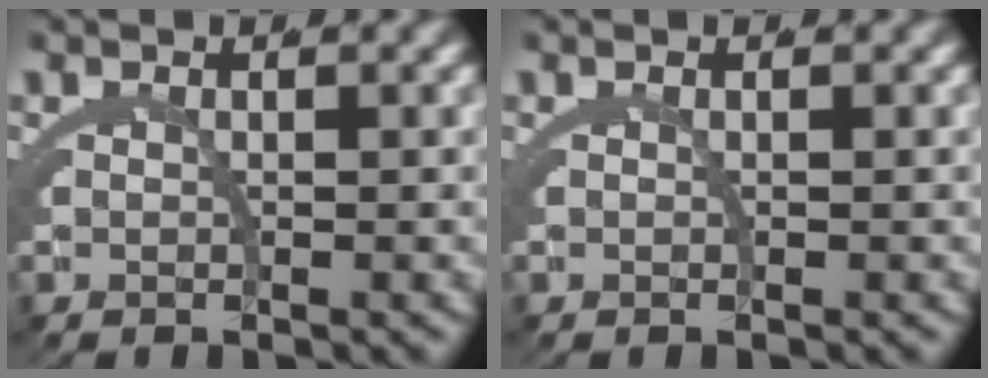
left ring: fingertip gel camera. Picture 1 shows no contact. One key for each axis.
{"total": 0.0}